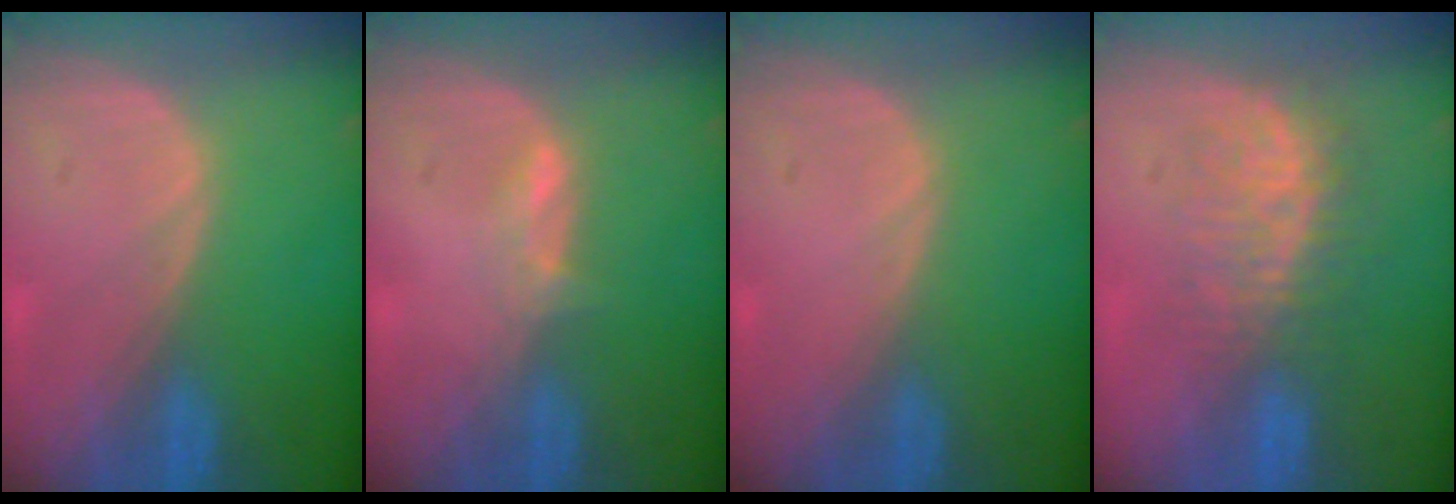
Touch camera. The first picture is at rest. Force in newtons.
{"total": 1.7, "press": 1.7, "slide": 0.6}
{"total": 0.0}
{"total": 7.6, "press": 7.3, "slide": 2.2}